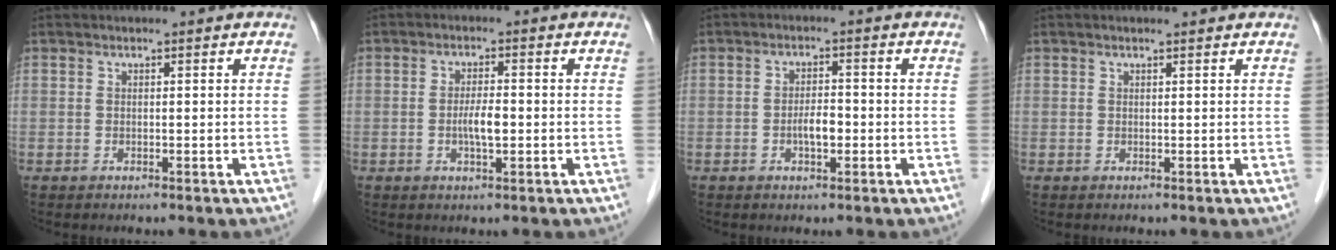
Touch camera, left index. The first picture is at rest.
{"total": 3.3, "force": [-0.6, 0.7, 3.2], "torque": [-0.062, -0.002, -0.012]}
{"total": 3.1, "force": [-1.0, 1.1, 2.7], "torque": [-0.049, 0.002, -0.017]}
{"total": 0.9, "force": [0.8, 0.1, 0.4], "torque": [-0.010, 0.006, 0.012]}